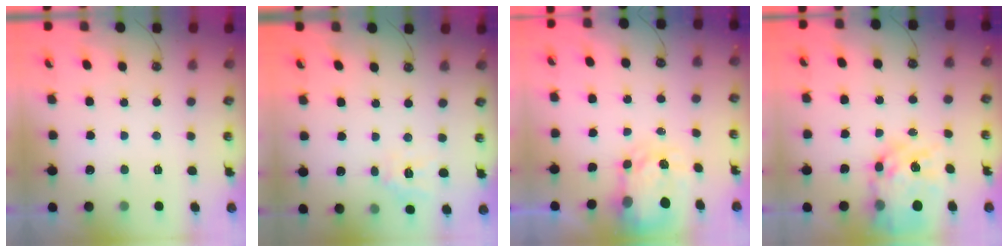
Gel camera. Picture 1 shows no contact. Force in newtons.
{"total": 9.9, "press": 9.9, "slide": 0.7}
{"total": 5.0, "press": 4.9, "slide": 0.6}
{"total": 17.5, "press": 17.4, "slide": 1.4}